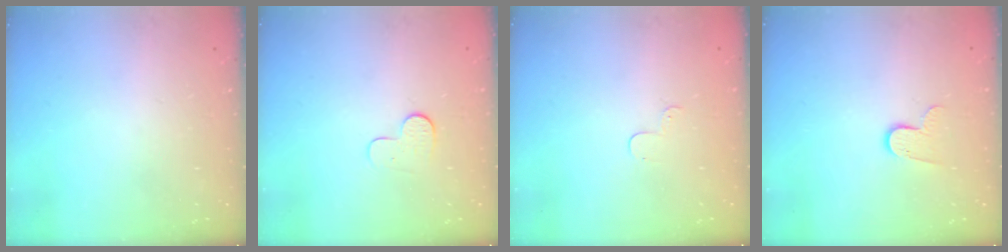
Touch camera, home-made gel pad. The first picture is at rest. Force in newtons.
{"total": 4.1, "press": 4.1, "slide": 0.4}
{"total": 2.9, "press": 2.8, "slide": 0.3}
{"total": 7.1, "press": 7.1, "slide": 0.5}